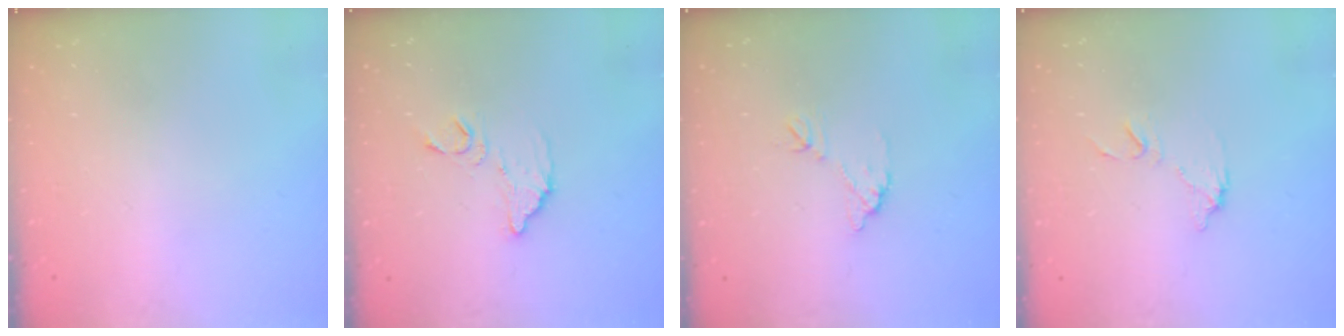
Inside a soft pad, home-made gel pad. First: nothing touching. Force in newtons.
{"total": 10.1, "press": 10.1, "slide": 0.4}
{"total": 7.4, "press": 7.4, "slide": 0.4}
{"total": 7.8, "press": 7.8, "slide": 0.4}